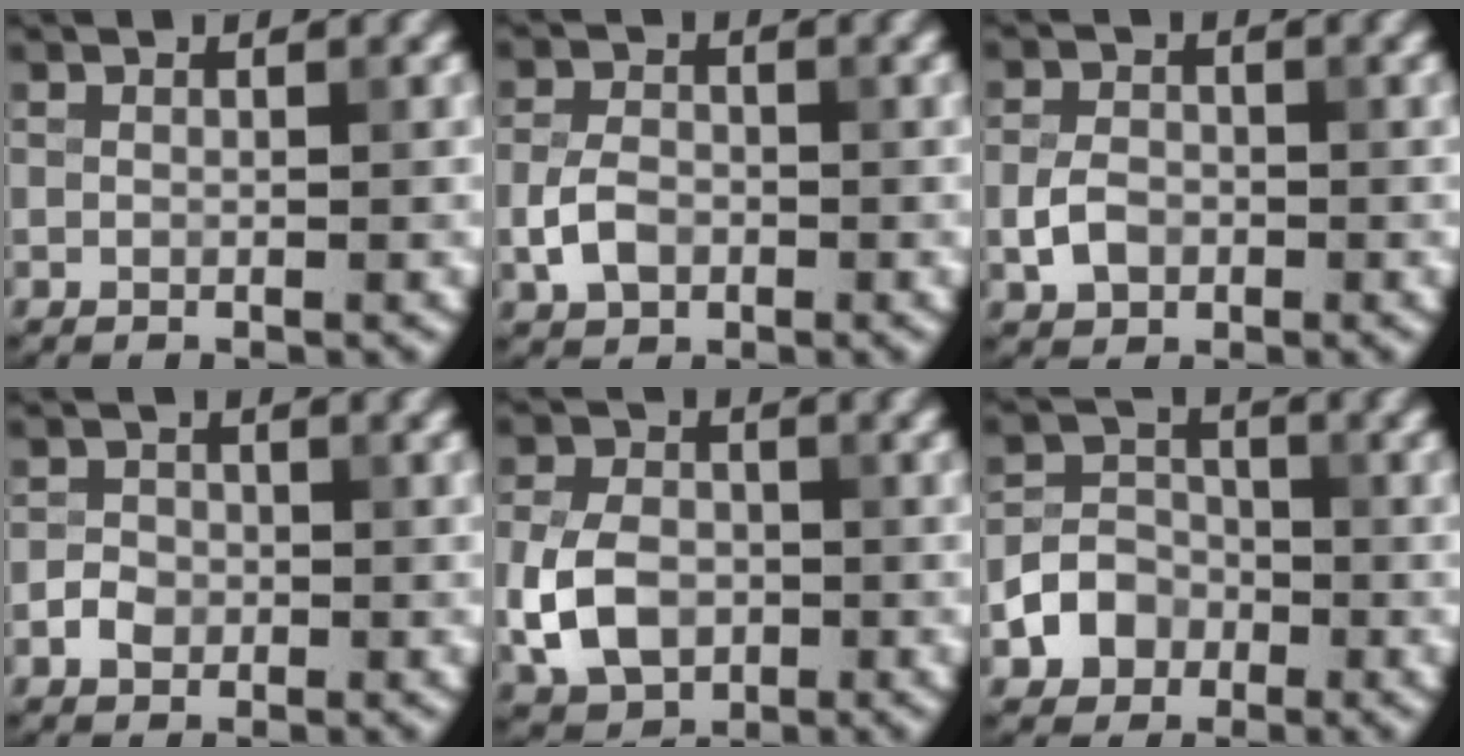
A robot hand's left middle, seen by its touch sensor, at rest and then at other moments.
{"total": 3.0, "force": [-1.0, 2.1, 1.9], "torque": [-0.035, 0.002, -0.024]}
{"total": 2.7, "force": [-0.8, 2.0, 1.6], "torque": [-0.028, 0.001, -0.021]}
{"total": 1.8, "force": [-0.7, 1.5, 0.8], "torque": [-0.010, 0.002, -0.016]}
{"total": 6.0, "force": [-1.5, 4.3, 3.8], "torque": [-0.084, -0.001, -0.034]}
{"total": 3.8, "force": [-1.6, 3.2, 1.3], "torque": [-0.019, 0.005, -0.032]}